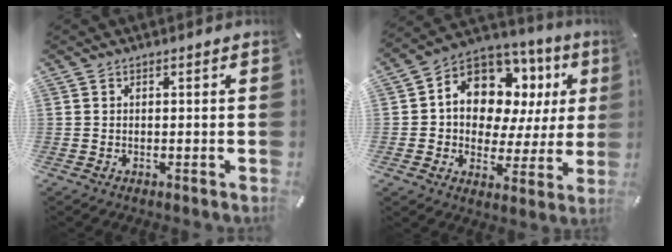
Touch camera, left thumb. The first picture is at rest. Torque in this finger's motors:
{"motor_torque": [2.51, 2.50, 0.78, 0.34, 0.17]}